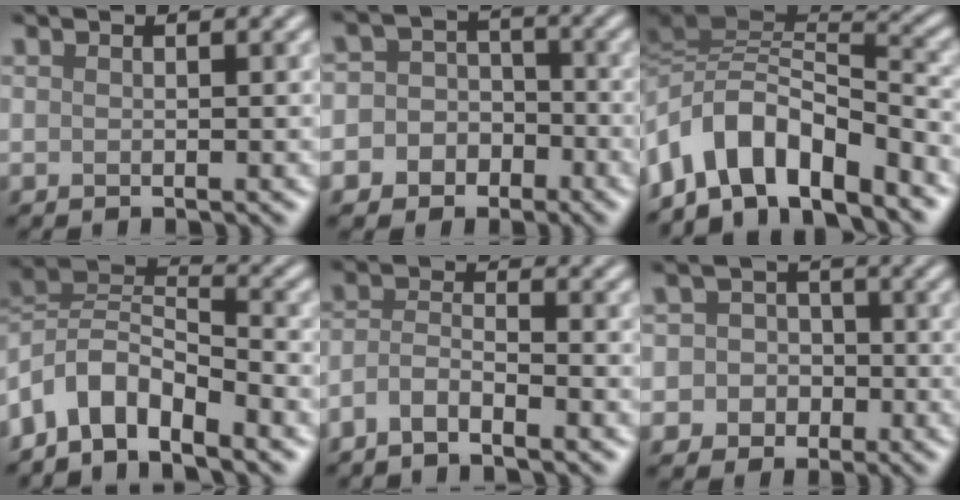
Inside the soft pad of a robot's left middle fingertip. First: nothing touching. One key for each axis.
{"total": 7.3, "fx": -3.3, "fy": 6.5, "fz": 1.1, "tx": -0.009, "ty": 0.004, "tz": -0.078}
{"total": 8.6, "fx": -4.2, "fy": 4.0, "fz": 6.4, "tx": -0.091, "ty": 0.013, "tz": -0.084}
{"total": 6.7, "fx": -4.1, "fy": 3.0, "fz": 4.3, "tx": -0.067, "ty": 0.009, "tz": -0.093}
{"total": 2.8, "fx": -2.2, "fy": 0.7, "fz": 1.6, "tx": -0.034, "ty": 0.002, "tz": -0.054}
{"total": 4.9, "fx": -1.4, "fy": 4.6, "fz": 0.9, "tx": 0.012, "ty": 0.011, "tz": -0.045}